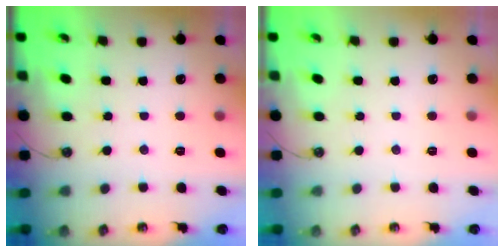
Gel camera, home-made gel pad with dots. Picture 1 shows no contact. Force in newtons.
{"total": 0.0}